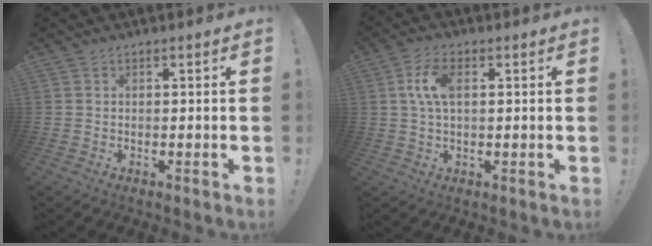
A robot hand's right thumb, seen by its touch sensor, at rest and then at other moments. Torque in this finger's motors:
{"motor_torque": [0.00, 0.00, 0.20, -0.19, 0.01]}